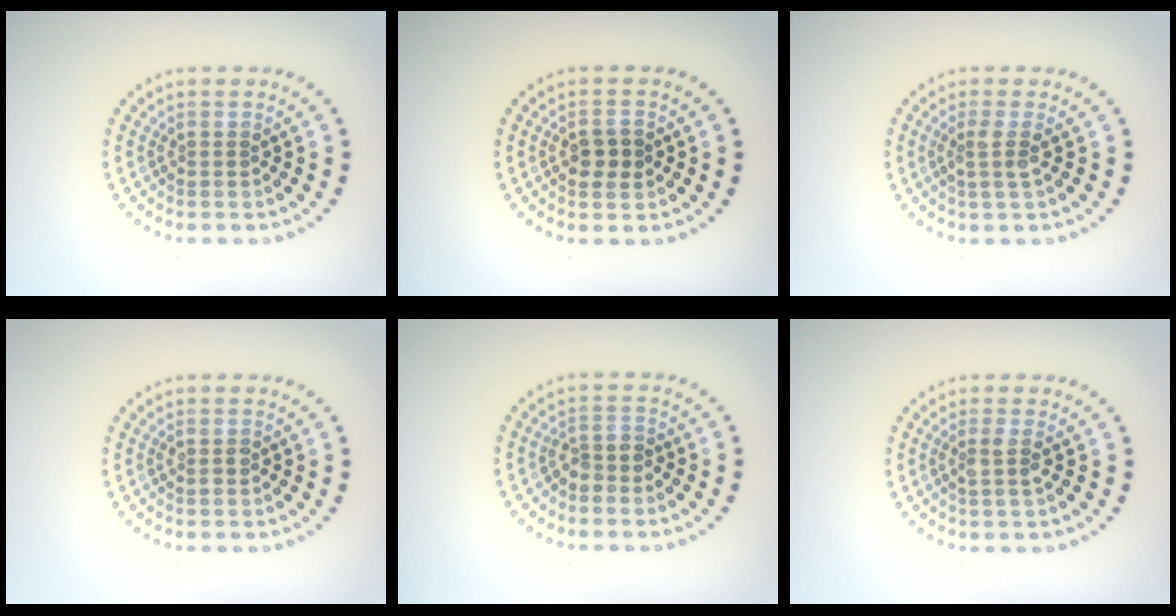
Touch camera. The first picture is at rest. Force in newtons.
{"total": 2.3, "press": 2.3, "slide": 0.2}
{"total": 1.8, "press": 1.4, "slide": 1.2}
{"total": 0.7, "press": 0.7, "slide": 0.3}
{"total": 1.6, "press": 1.3, "slide": 1.0}
{"total": 1.5, "press": 1.2, "slide": 0.9}